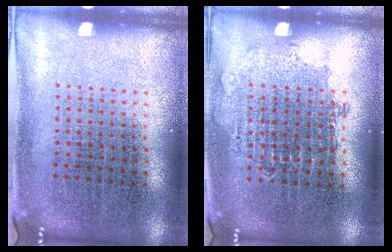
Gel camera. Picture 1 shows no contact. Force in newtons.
{"total": 0.8, "press": 0.8, "slide": 0.2}